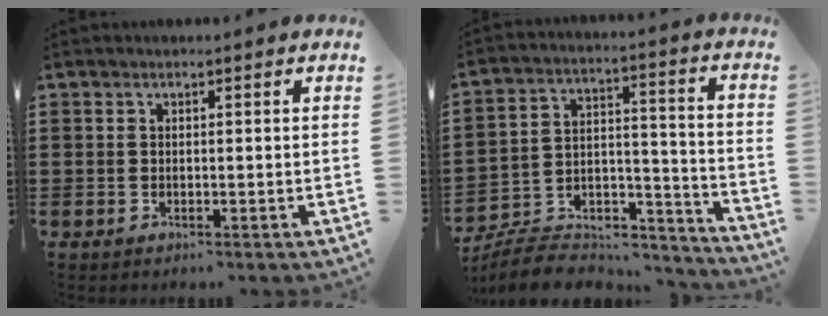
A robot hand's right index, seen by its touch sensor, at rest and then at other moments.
{"total": 7.8, "force": [-7.1, 2.6, 2.2], "torque": [-0.044, 0.011, -0.140]}